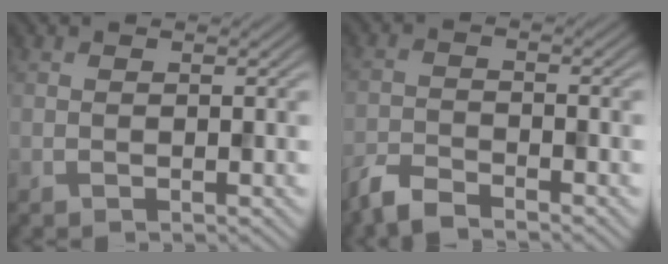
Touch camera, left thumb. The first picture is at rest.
{"total": 3.9, "force": [-3.5, 0.7, 1.6], "torque": [-0.036, -0.006, -0.080]}